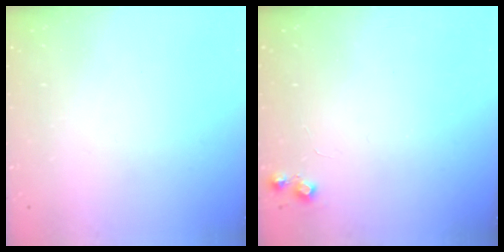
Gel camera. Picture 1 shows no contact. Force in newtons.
{"total": 4.6, "press": 4.5, "slide": 0.7}